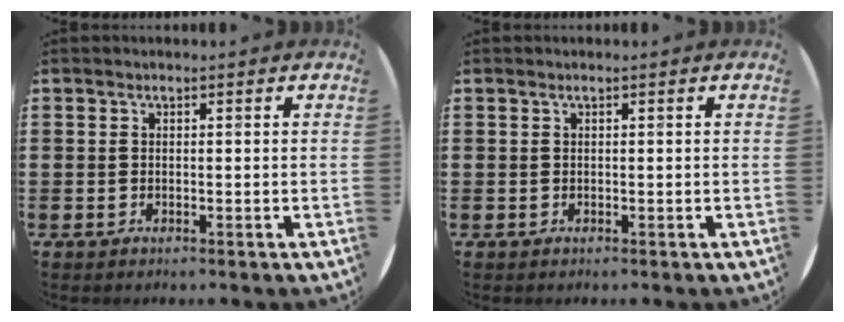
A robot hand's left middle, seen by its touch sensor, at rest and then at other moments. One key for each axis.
{"total": 0.0}